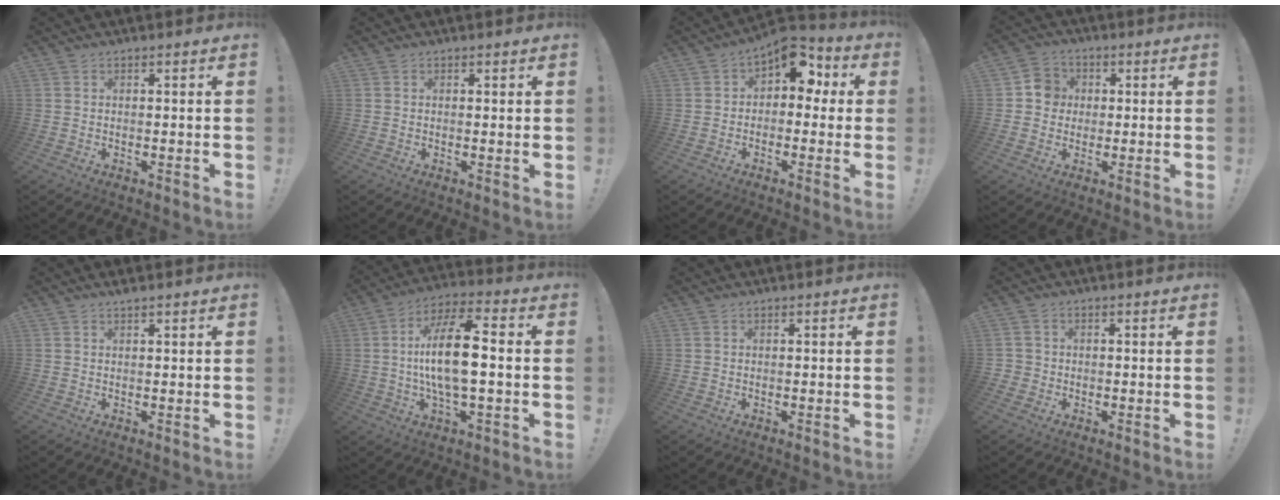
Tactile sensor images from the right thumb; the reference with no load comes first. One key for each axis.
{"total": 1.1, "fx": 0.5, "fy": 0.2, "fz": 1.0, "tx": -0.004, "ty": -0.005, "tz": 0.005}
{"total": 10.8, "fx": 3.9, "fy": 7.2, "fz": 7.0, "tx": -0.084, "ty": -0.018, "tz": 0.074}
{"total": 6.3, "fx": 0.2, "fy": 6.0, "fz": 2.0, "tx": -0.020, "ty": 0.006, "tz": 0.004}
{"total": 0.9, "fx": 0.8, "fy": -0.2, "fz": 0.3, "tx": -0.013, "ty": 0.003, "tz": 0.015}
{"total": 15.9, "fx": -0.4, "fy": 5.6, "fz": 14.9, "tx": -0.280, "ty": 0.007, "tz": -0.016}
{"total": 0.0}
{"total": 1.9, "fx": -0.4, "fy": 1.8, "fz": 0.4, "tx": 0.000, "ty": 0.001, "tz": -0.008}